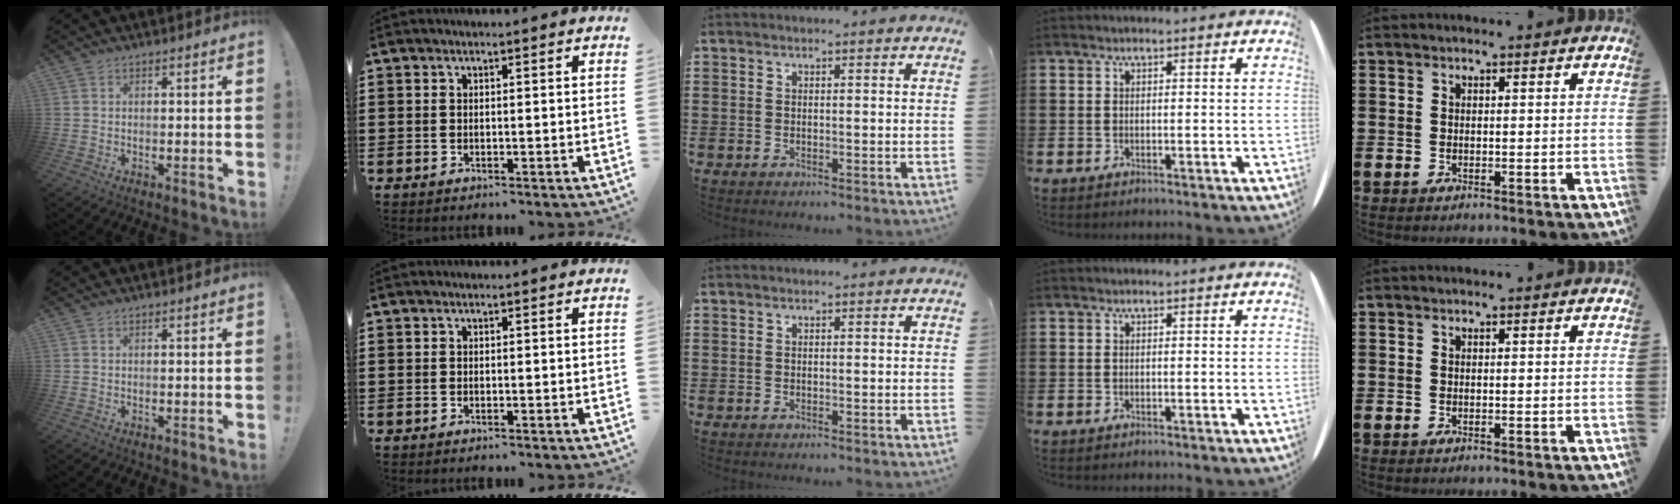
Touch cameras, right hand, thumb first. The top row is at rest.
{}